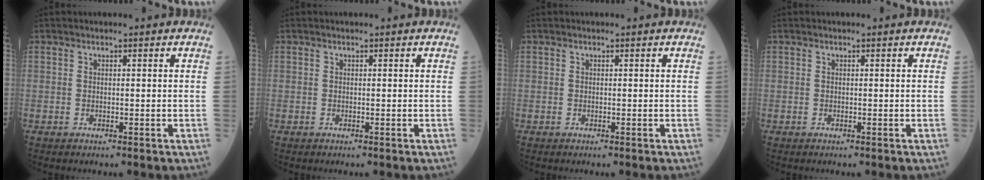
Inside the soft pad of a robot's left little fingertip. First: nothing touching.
{"total": 0.0}
{"total": 0.0}
{"total": 0.0}